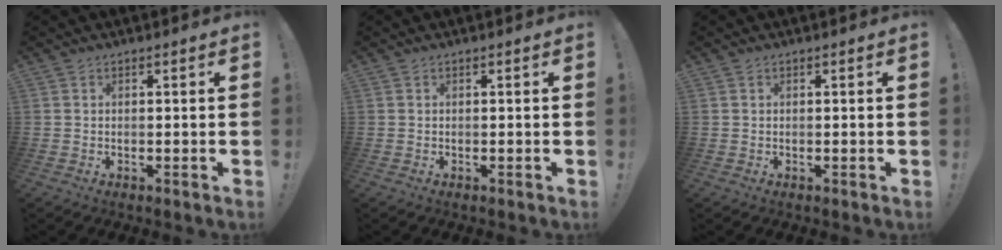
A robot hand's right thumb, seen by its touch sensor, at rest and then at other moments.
{"total": 0.0}
{"total": 0.0}